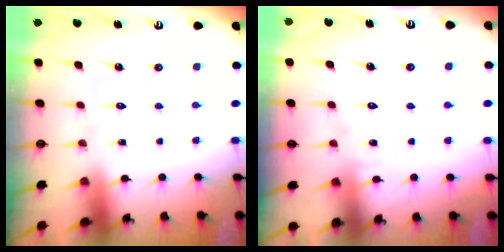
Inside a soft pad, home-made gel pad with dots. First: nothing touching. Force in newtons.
{"total": 5.5, "press": 5.5, "slide": 0.5}